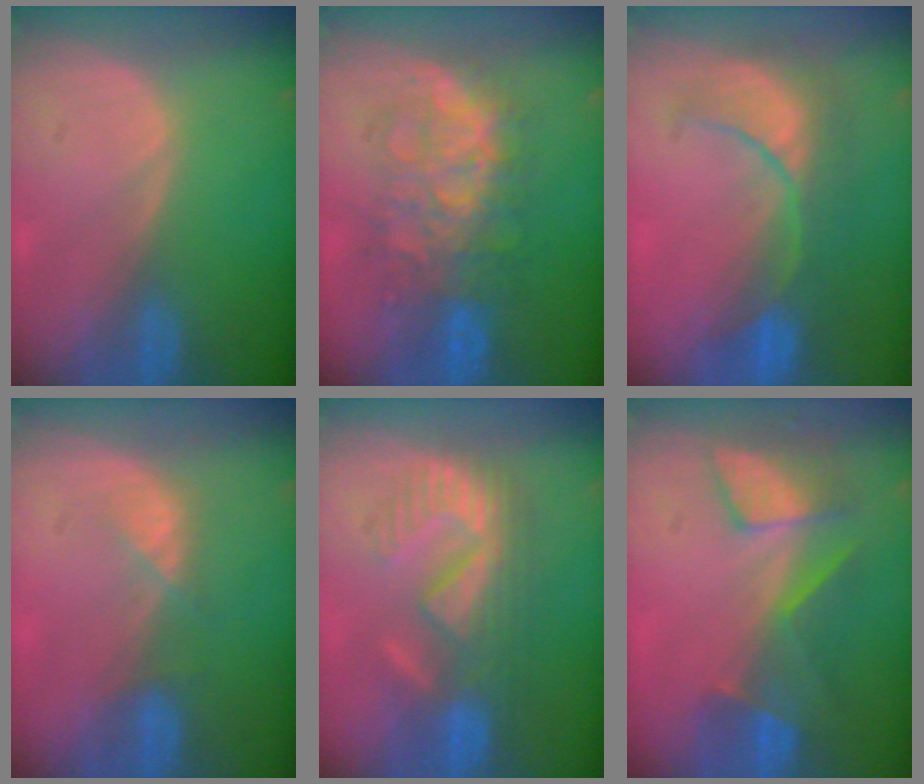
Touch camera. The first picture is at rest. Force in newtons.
{"total": 8.9, "press": 8.9, "slide": 0.4}
{"total": 8.3, "press": 8.2, "slide": 1.1}
{"total": 2.6, "press": 2.5, "slide": 0.8}
{"total": 8.9, "press": 8.8, "slide": 1.8}
{"total": 8.6, "press": 7.3, "slide": 4.5}